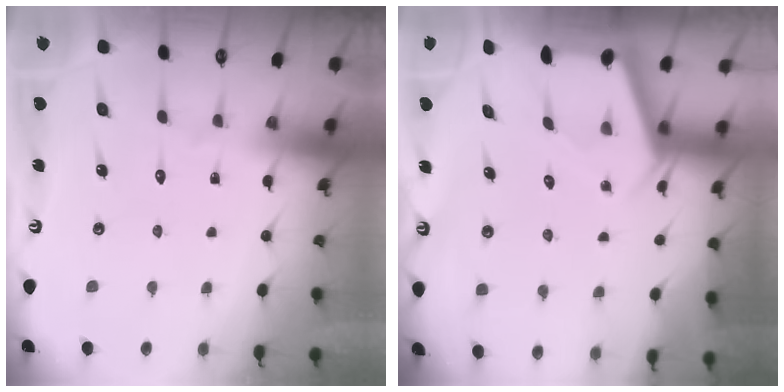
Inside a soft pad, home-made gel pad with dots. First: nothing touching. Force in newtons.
{"total": 2.3, "press": 2.3, "slide": 0.3}